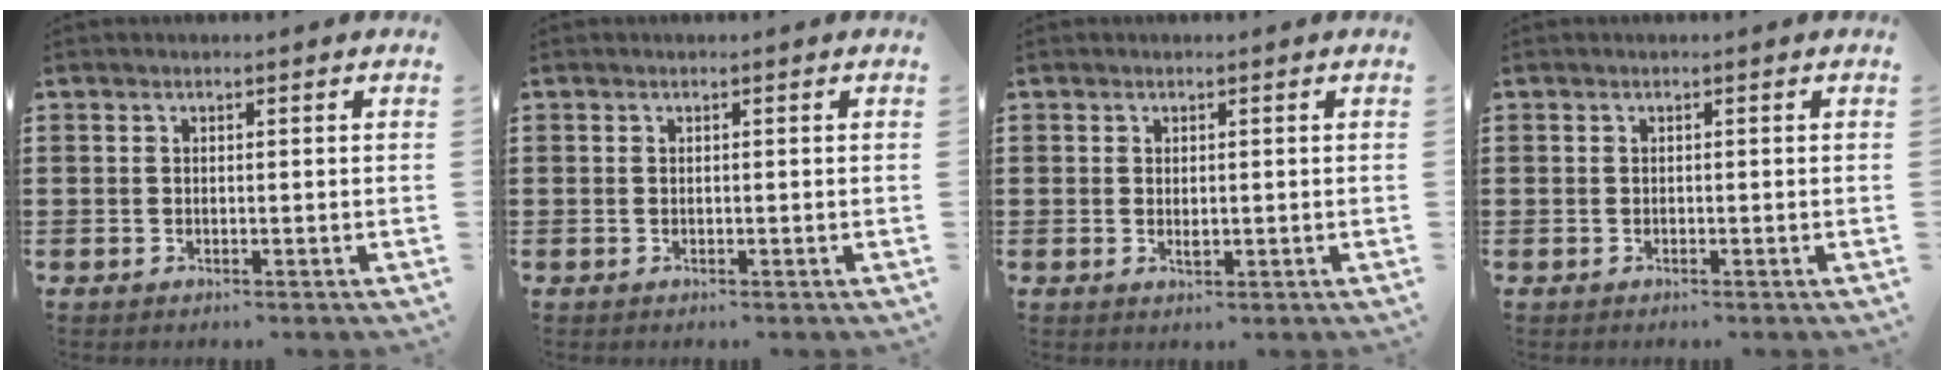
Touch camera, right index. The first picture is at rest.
{"total": 0.0}
{"total": 1.1, "force": [0.1, 0.4, 1.0], "torque": [-0.020, 0.002, 0.000]}
{"total": 0.0}